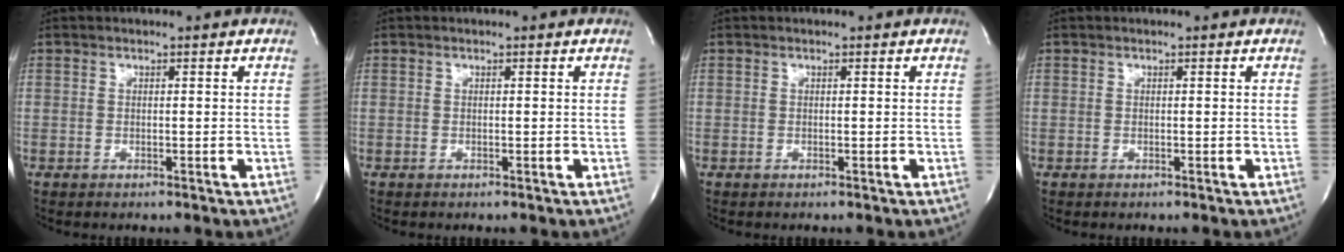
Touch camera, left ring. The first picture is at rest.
{"total": 0.0}
{"total": 0.0}
{"total": 0.0}